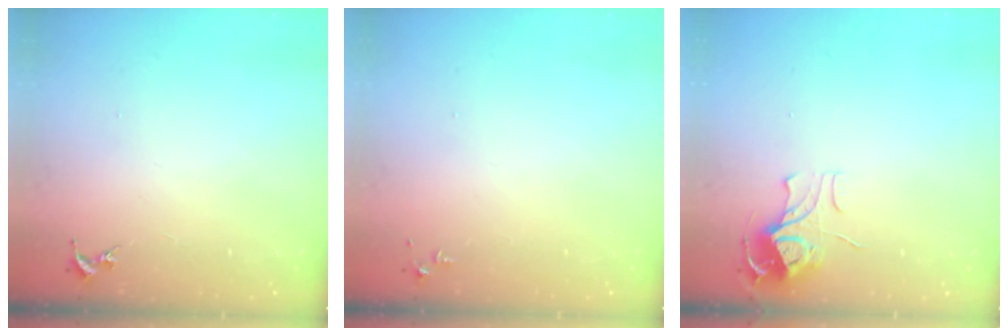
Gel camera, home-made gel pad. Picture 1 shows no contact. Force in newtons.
{"total": 2.8, "press": 2.8, "slide": 0.4}
{"total": 8.8, "press": 8.8, "slide": 0.7}